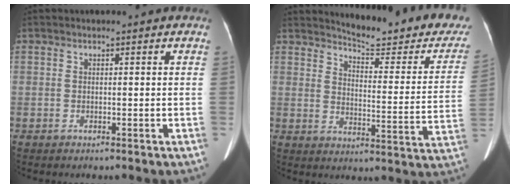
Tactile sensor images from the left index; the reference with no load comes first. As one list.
[{"total": 19.0, "force": [17.8, 2.4, 6.4], "torque": [-0.077, -0.086, 0.202]}]